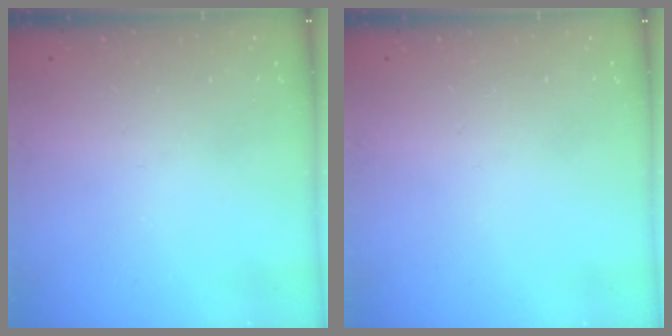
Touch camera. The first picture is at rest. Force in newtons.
{"total": 0.0}